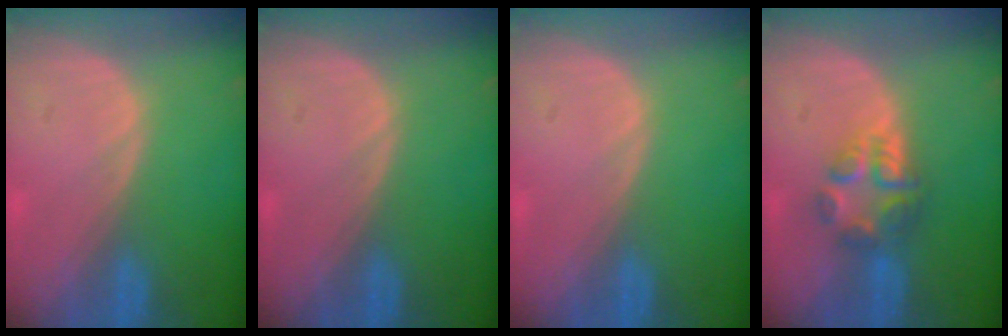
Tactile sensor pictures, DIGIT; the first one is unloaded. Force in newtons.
{"total": 0.0}
{"total": 0.0}
{"total": 6.0, "press": 5.2, "slide": 3.1}